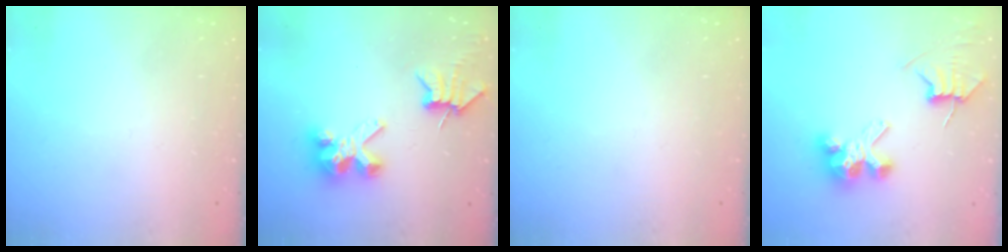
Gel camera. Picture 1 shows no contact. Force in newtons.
{"total": 7.3, "press": 7.2, "slide": 0.8}
{"total": 0.0}
{"total": 7.6, "press": 7.6, "slide": 0.8}